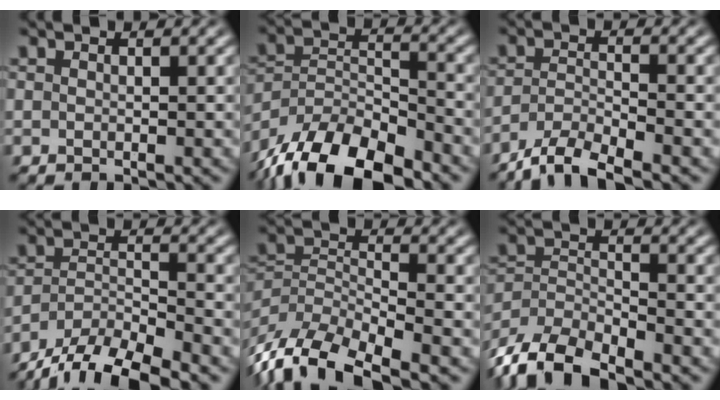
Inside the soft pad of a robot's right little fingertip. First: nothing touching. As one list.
[{"total": 10.2, "force": [-6.8, 5.1, 5.7], "torque": [-0.093, -0.031, -0.098]}, {"total": 5.4, "force": [-4.4, 2.0, 2.5], "torque": [-0.040, -0.013, -0.070]}, {"total": 8.4, "force": [-6.0, 3.9, 4.3], "torque": [-0.063, -0.018, -0.095]}, {"total": 10.0, "force": [-5.4, 5.9, 6.0], "torque": [-0.136, -0.046, -0.073]}, {"total": 8.9, "force": [-5.5, 5.6, 4.2], "torque": [-0.098, -0.038, -0.080]}]